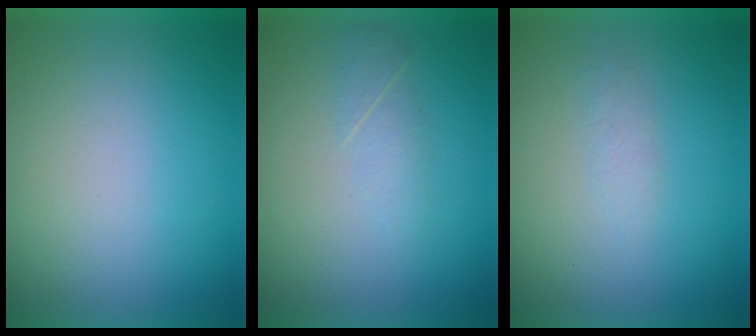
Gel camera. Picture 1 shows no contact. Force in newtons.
{"total": 2.1}
{"total": 1.4}